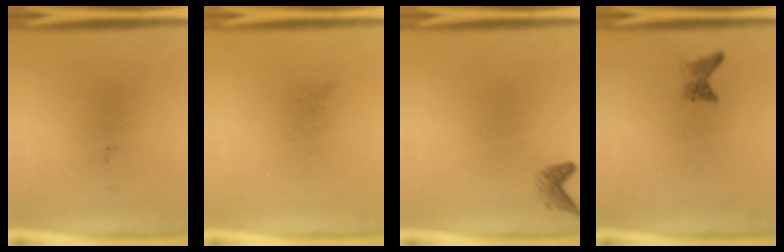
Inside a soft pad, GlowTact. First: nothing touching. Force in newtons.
{"total": 0.0}
{"total": 1.3}
{"total": 1.2}